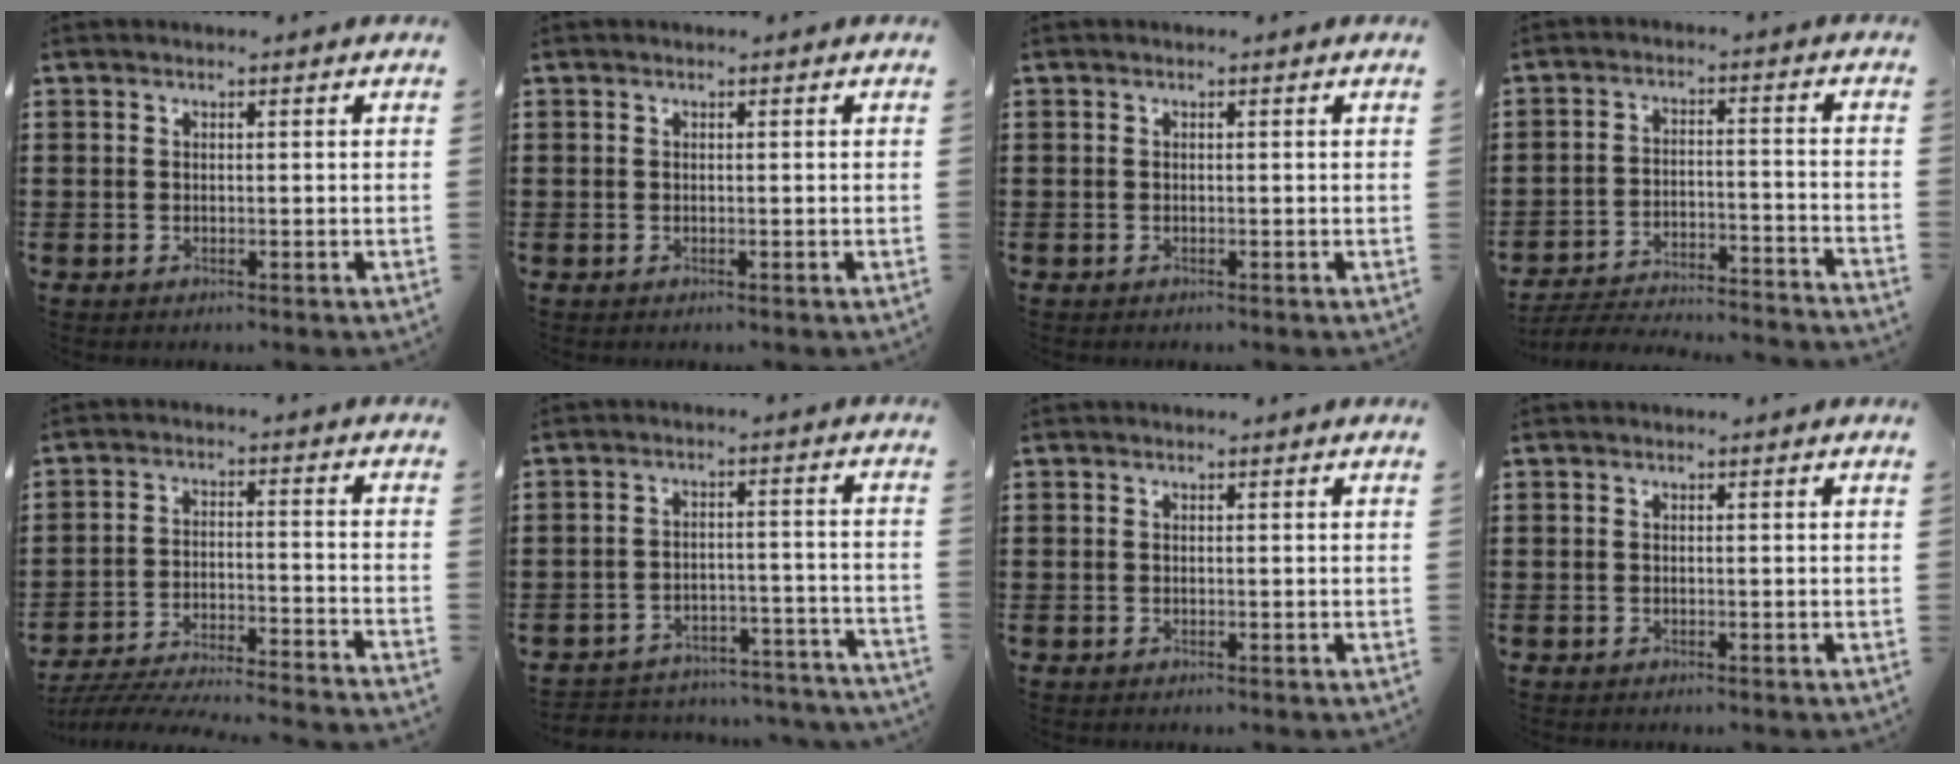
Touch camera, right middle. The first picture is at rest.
{"total": 0.0}
{"total": 0.0}
{"total": 4.4, "force": [-4.3, 0.1, 1.1], "torque": [-0.030, -0.004, -0.093]}
{"total": 5.7, "force": [-5.5, 0.0, 1.5], "torque": [-0.036, -0.008, -0.112]}
{"total": 4.2, "force": [-4.1, 0.7, 0.6], "torque": [-0.015, 0.003, -0.087]}
{"total": 0.0}
{"total": 0.0}